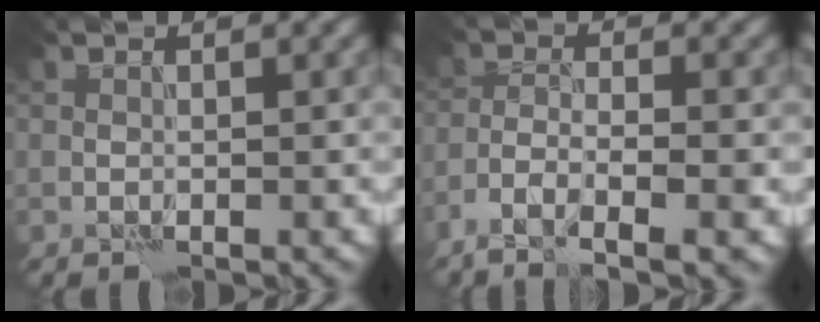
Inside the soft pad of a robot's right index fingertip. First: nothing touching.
{"total": 4.5, "force": [-3.0, 0.9, 3.3], "torque": [-0.061, -0.001, -0.057]}